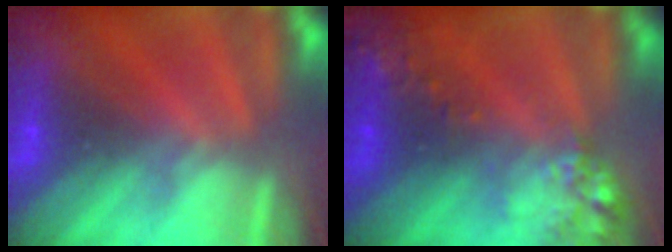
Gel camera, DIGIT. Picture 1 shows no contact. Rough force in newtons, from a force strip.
{"total": 9.0}